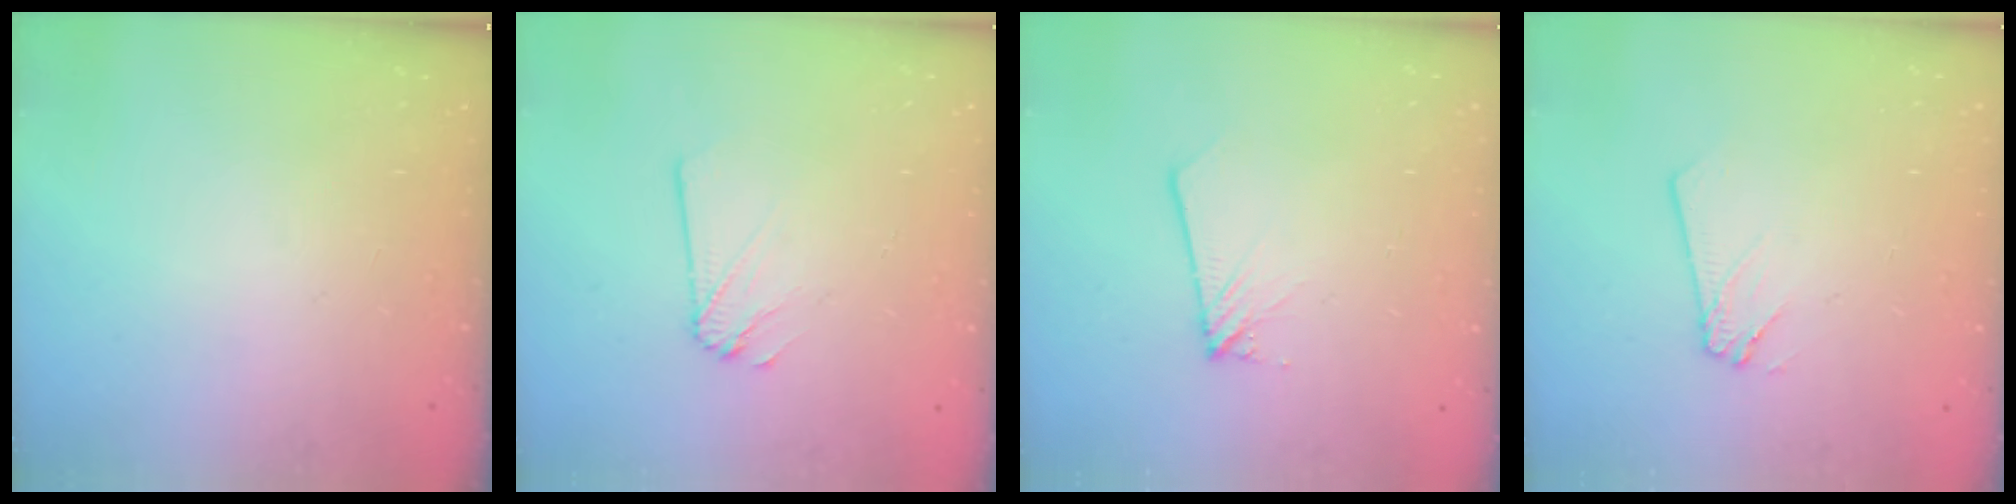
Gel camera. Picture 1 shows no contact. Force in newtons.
{"total": 2.2, "press": 2.2, "slide": 0.1}
{"total": 1.7, "press": 1.7, "slide": 0.1}
{"total": 2.4, "press": 2.4, "slide": 0.2}